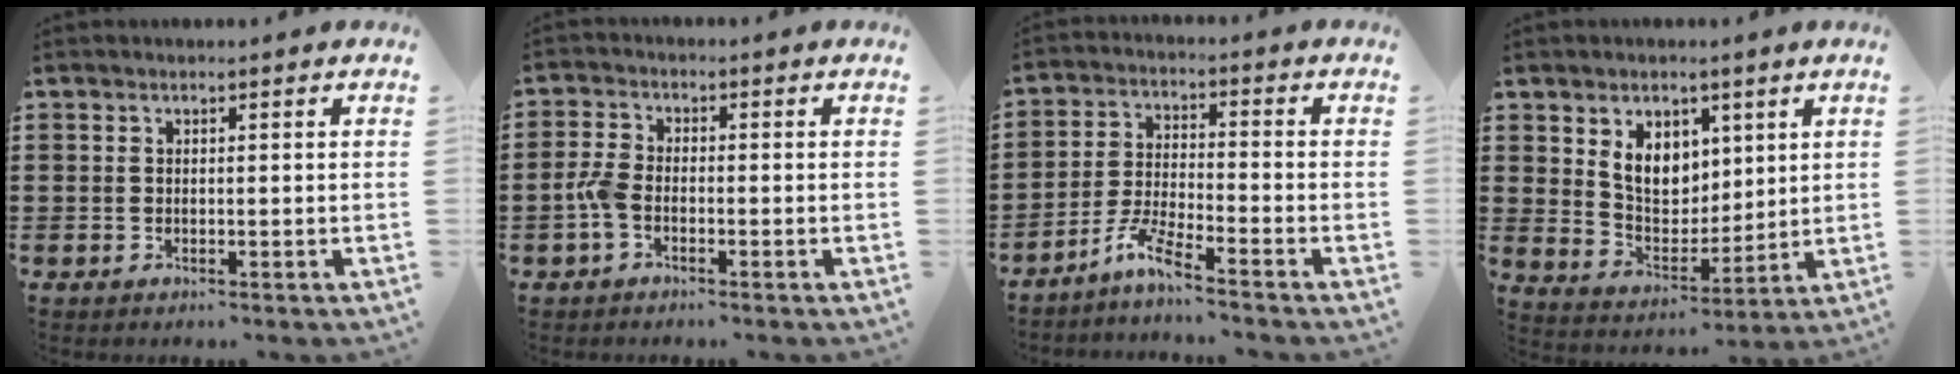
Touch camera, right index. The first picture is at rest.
{"total": 3.4, "force": [-1.3, 1.7, 2.6], "torque": [-0.069, -0.002, -0.030]}
{"total": 5.5, "force": [-4.6, -0.1, 3.0], "torque": [-0.079, -0.014, -0.095]}
{"total": 7.0, "force": [2.8, 5.2, 3.8], "torque": [-0.087, 0.007, 0.052]}